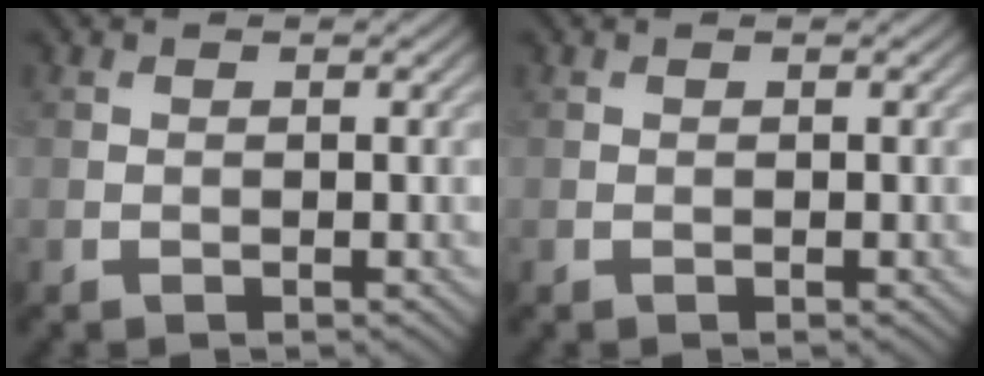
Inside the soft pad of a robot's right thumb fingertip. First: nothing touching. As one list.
[{"total": 0.0}]